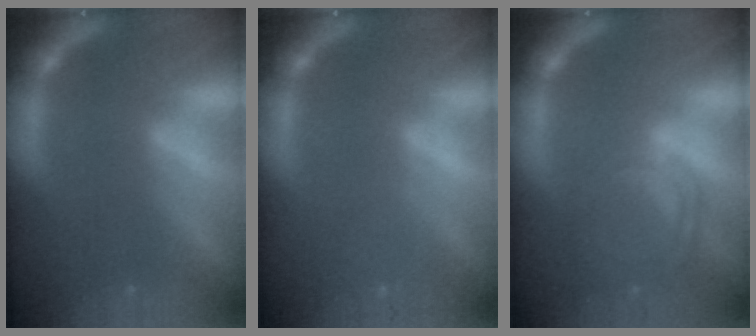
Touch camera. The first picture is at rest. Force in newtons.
{"total": 3.0}
{"total": 7.0}